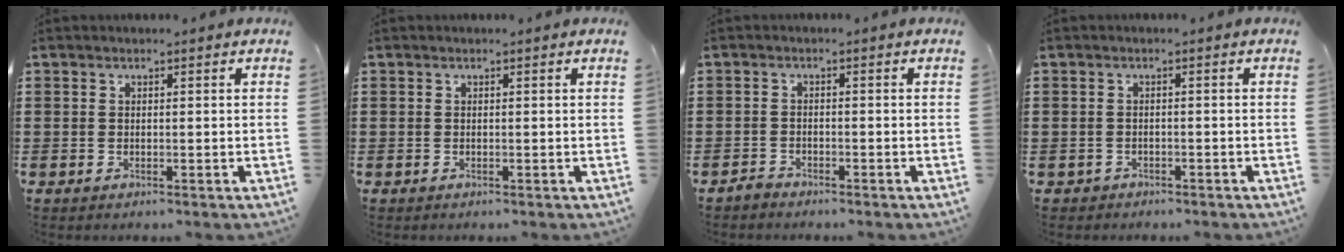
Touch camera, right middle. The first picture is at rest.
{"total": 0.0}
{"total": 1.5, "force": [-1.4, 0.5, 0.3], "torque": [-0.010, 0.002, -0.030]}
{"total": 1.0, "force": [-0.9, 0.4, 0.0], "torque": [-0.002, 0.002, -0.022]}